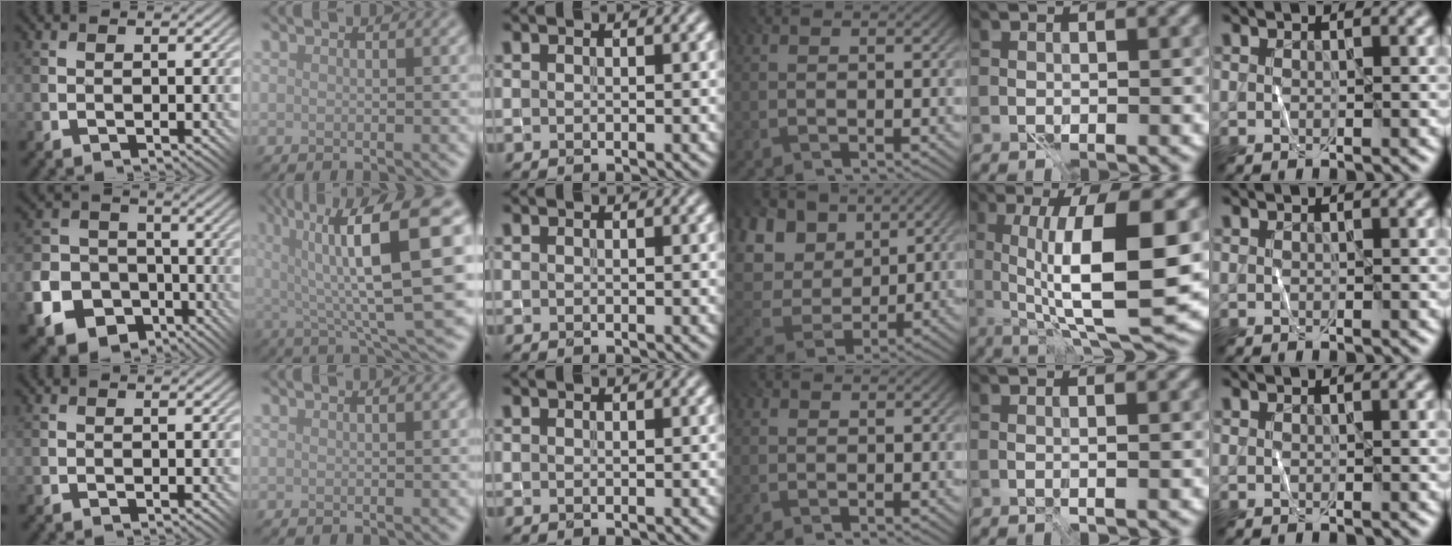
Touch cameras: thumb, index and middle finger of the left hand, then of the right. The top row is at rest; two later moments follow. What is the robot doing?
{"motion": "fold", "object": "shorts"}